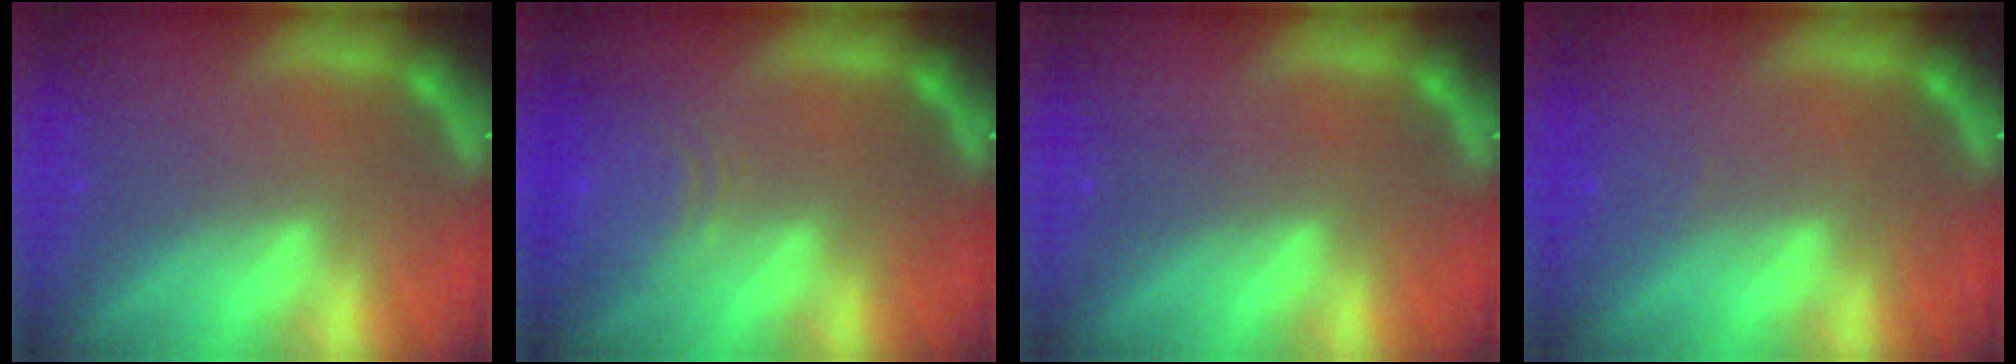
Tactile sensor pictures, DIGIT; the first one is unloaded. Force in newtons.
{"total": 6.1}
{"total": 0.0}
{"total": 1.0}